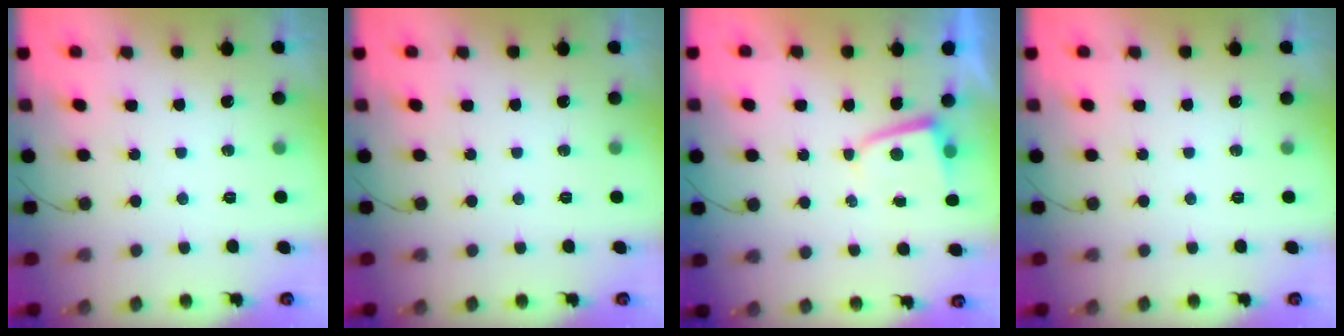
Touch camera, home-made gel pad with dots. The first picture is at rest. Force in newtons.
{"total": 0.0}
{"total": 1.6, "press": 1.6, "slide": 0.3}
{"total": 0.0}